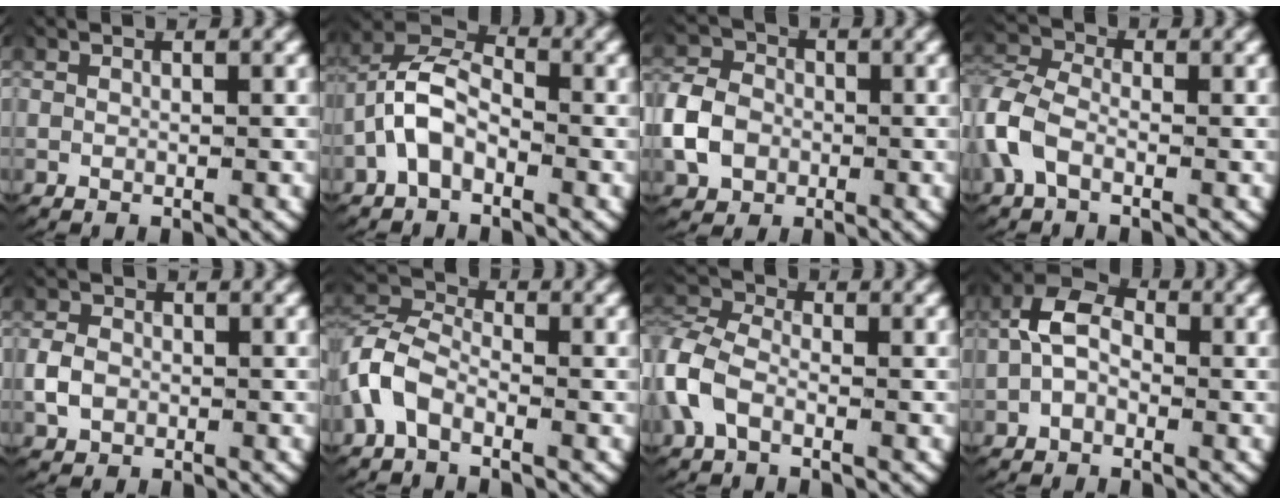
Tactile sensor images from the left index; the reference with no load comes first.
{"total": 4.9, "force": [-0.2, 4.0, 2.9], "torque": [-0.056, -0.001, -0.016]}
{"total": 4.9, "force": [-0.9, 4.2, 2.4], "torque": [-0.054, -0.003, -0.018]}
{"total": 4.6, "force": [-1.0, 3.8, 2.5], "torque": [-0.070, -0.002, -0.027]}
{"total": 2.2, "force": [-0.5, 1.8, 1.1], "torque": [-0.035, -0.005, -0.005]}
{"total": 5.3, "force": [-1.0, 4.4, 2.7], "torque": [-0.073, -0.006, -0.029]}
{"total": 5.1, "force": [-0.8, 4.3, 2.7], "torque": [-0.073, 0.000, -0.024]}
{"total": 5.0, "force": [0.6, 3.5, 3.5], "torque": [-0.057, 0.009, -0.002]}